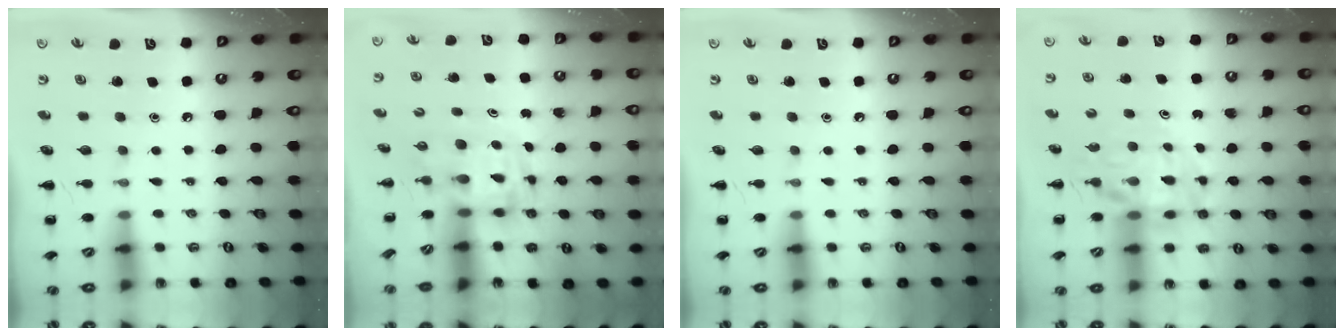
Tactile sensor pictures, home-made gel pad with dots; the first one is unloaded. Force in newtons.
{"total": 3.4, "press": 3.4, "slide": 0.6}
{"total": 0.0}
{"total": 10.4, "press": 9.9, "slide": 3.2}